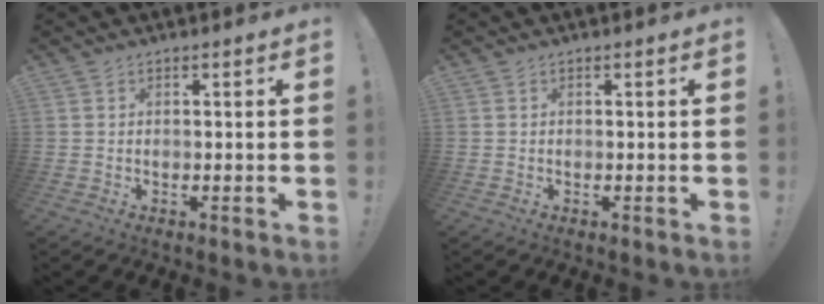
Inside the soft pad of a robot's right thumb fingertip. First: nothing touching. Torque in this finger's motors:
{"motor_torque": [-0.01, 0.01, 0.00, 0.00, 0.02]}